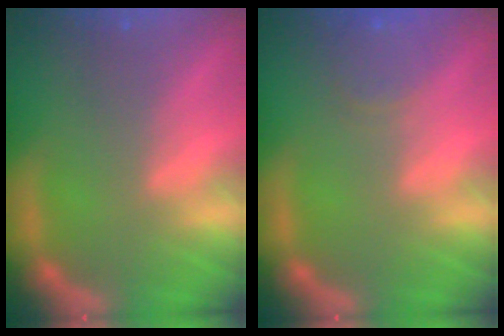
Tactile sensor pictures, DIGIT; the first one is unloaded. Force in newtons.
{"total": 3.0}